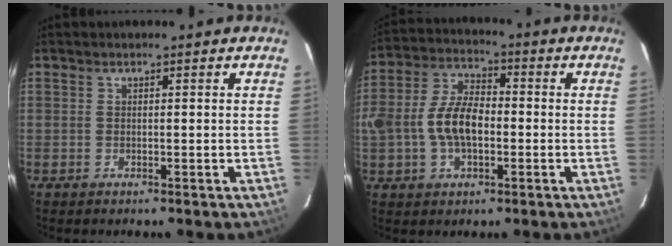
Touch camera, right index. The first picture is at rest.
{"total": 10.9, "force": [-1.7, 6.4, 8.7], "torque": [-0.181, 0.015, -0.032]}